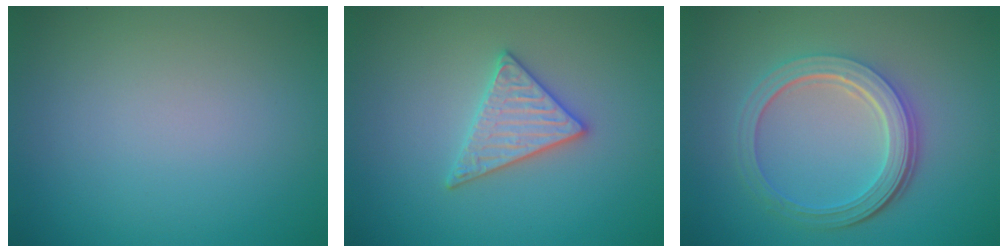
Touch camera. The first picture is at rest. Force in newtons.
{"total": 2.9, "press": 2.9, "slide": 0.3}
{"total": 5.2, "press": 3.7, "slide": 3.6}